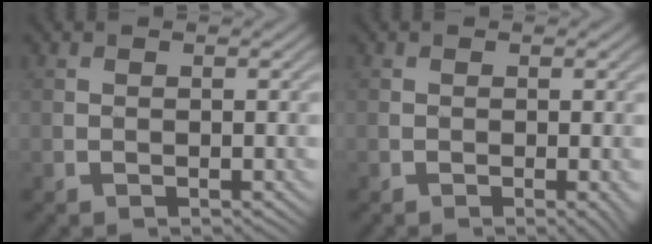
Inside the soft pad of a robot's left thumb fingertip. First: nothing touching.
{"total": 1.6, "force": [-0.6, 0.7, 1.4], "torque": [-0.016, -0.009, -0.002]}